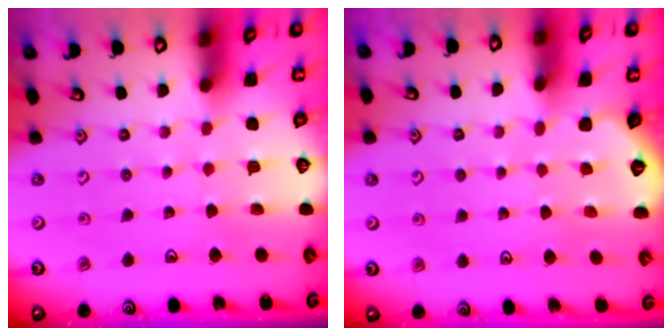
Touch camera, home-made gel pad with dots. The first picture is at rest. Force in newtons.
{"total": 0.0}